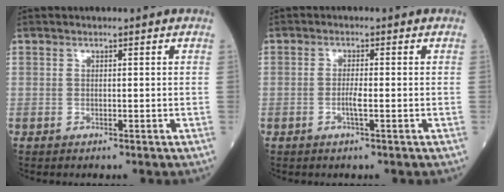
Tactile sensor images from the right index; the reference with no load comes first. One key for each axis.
{"total": 2.1, "fx": -0.7, "fy": 0.0, "fz": 2.0, "tx": -0.042, "ty": -0.002, "tz": -0.015}